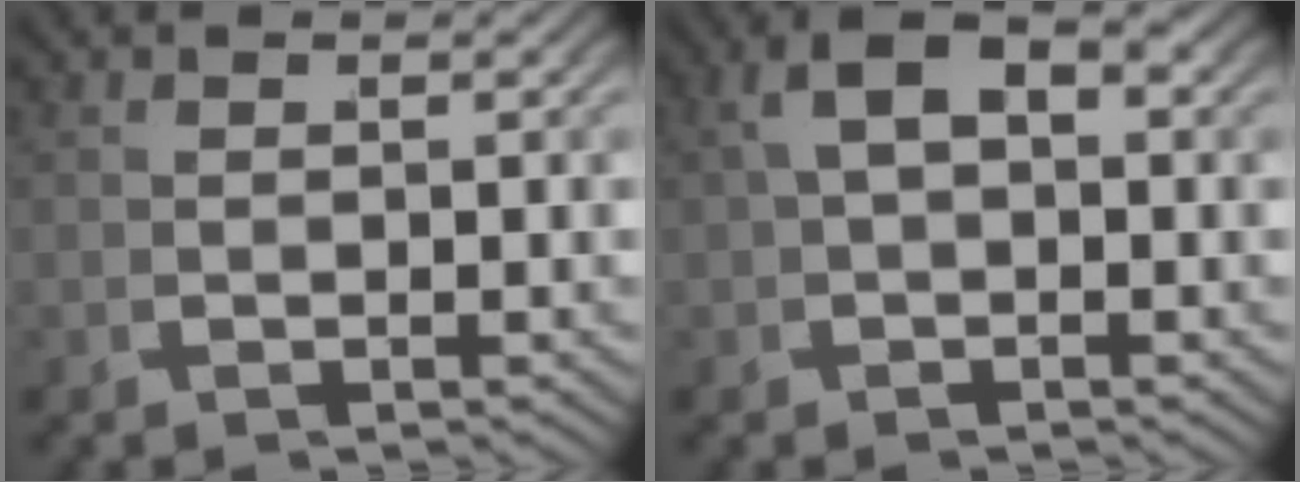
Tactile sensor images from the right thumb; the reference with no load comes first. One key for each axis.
{"total": 4.5, "fx": 1.1, "fy": 2.4, "fz": 3.6, "tx": -0.067, "ty": 0.009, "tz": 0.017}